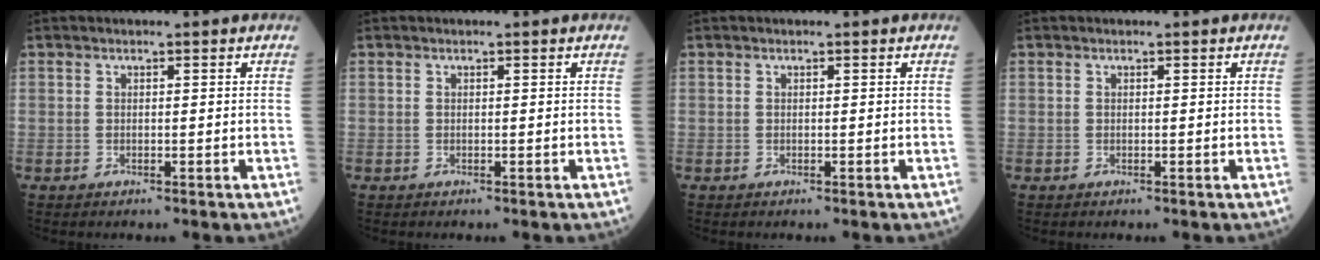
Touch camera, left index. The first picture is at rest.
{"total": 0.0}
{"total": 0.0}
{"total": 0.0}